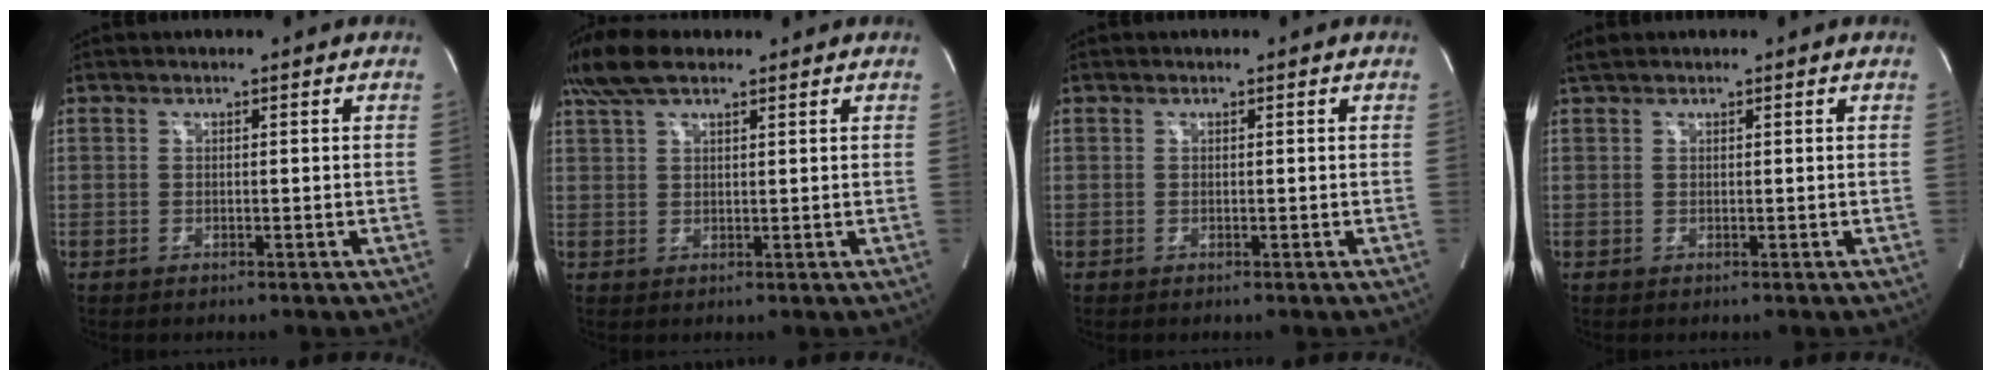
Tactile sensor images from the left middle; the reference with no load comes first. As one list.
[{"total": 6.6, "force": [5.0, 2.1, 3.8], "torque": [-0.088, 0.027, 0.099]}, {"total": 0.0}, {"total": 1.3, "force": [1.2, 0.2, 0.5], "torque": [-0.019, 0.017, 0.027]}]